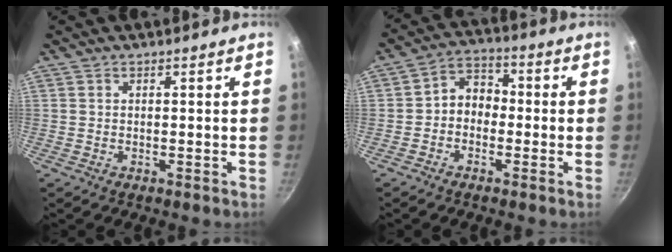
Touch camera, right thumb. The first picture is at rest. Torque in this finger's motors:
{"motor_torque": [-0.19, 0.30, 0.11, 0.10, 0.03]}